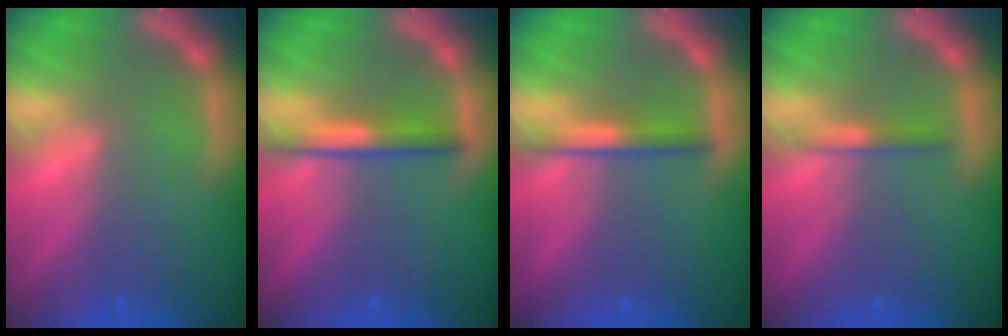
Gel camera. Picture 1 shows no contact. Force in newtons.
{"total": 3.0}
{"total": 2.5}
{"total": 1.4}